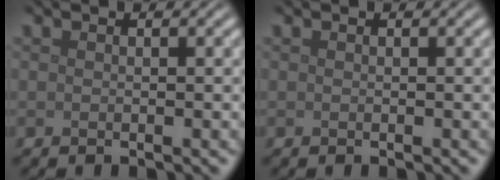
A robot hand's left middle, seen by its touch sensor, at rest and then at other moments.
{"total": 0.0}